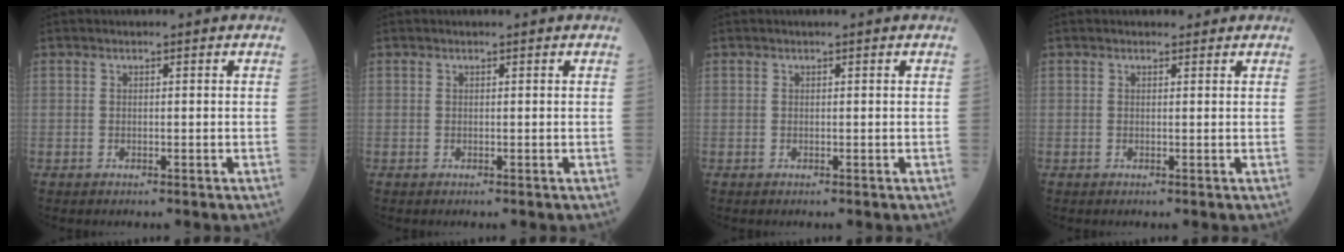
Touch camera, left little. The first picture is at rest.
{"total": 0.0}
{"total": 0.0}
{"total": 1.3, "force": [1.1, 0.6, 0.4], "torque": [-0.007, 0.004, 0.012]}